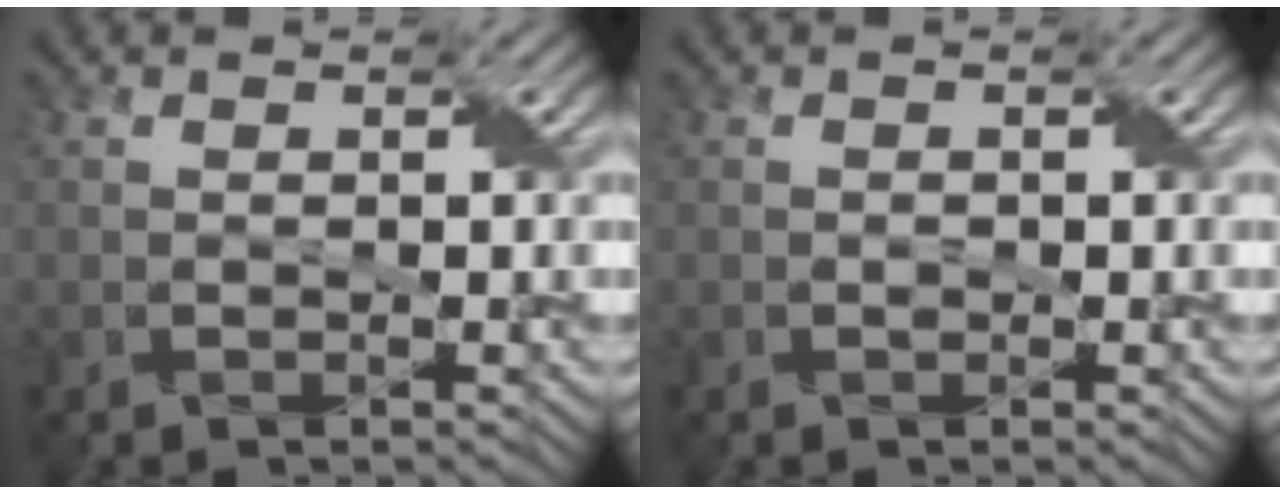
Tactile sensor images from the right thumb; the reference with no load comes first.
{"total": 0.6, "force": [-0.2, 0.5, 0.3], "torque": [-0.005, -0.001, -0.004]}